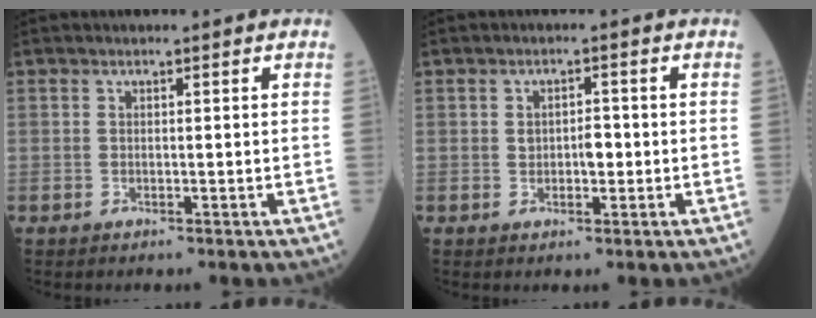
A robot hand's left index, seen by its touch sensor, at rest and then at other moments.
{"total": 2.6, "force": [-0.3, 1.4, 2.2], "torque": [-0.033, 0.006, -0.001]}